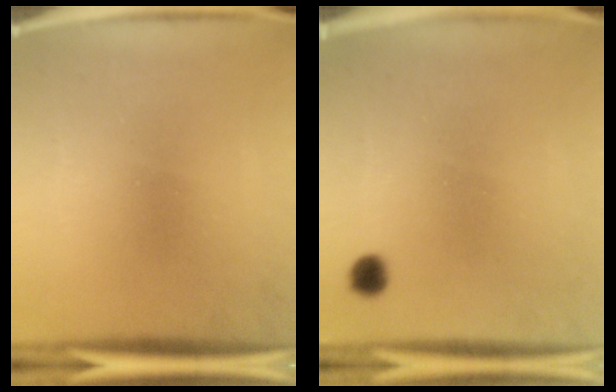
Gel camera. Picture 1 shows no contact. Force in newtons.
{"total": 2.3}